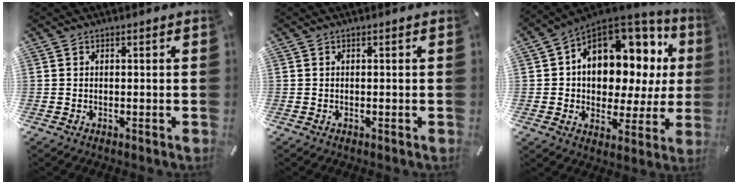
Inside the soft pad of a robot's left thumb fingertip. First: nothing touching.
{"total": 0.0}
{"total": 13.3, "force": [5.5, 9.7, 7.3], "torque": [-0.107, -0.051, 0.100]}